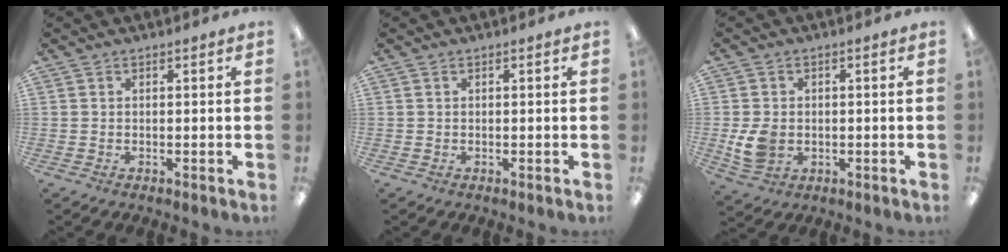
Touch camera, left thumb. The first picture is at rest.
{"total": 0.0}
{"total": 6.2, "force": [-0.6, 4.8, 3.9], "torque": [-0.071, -0.002, -0.011]}